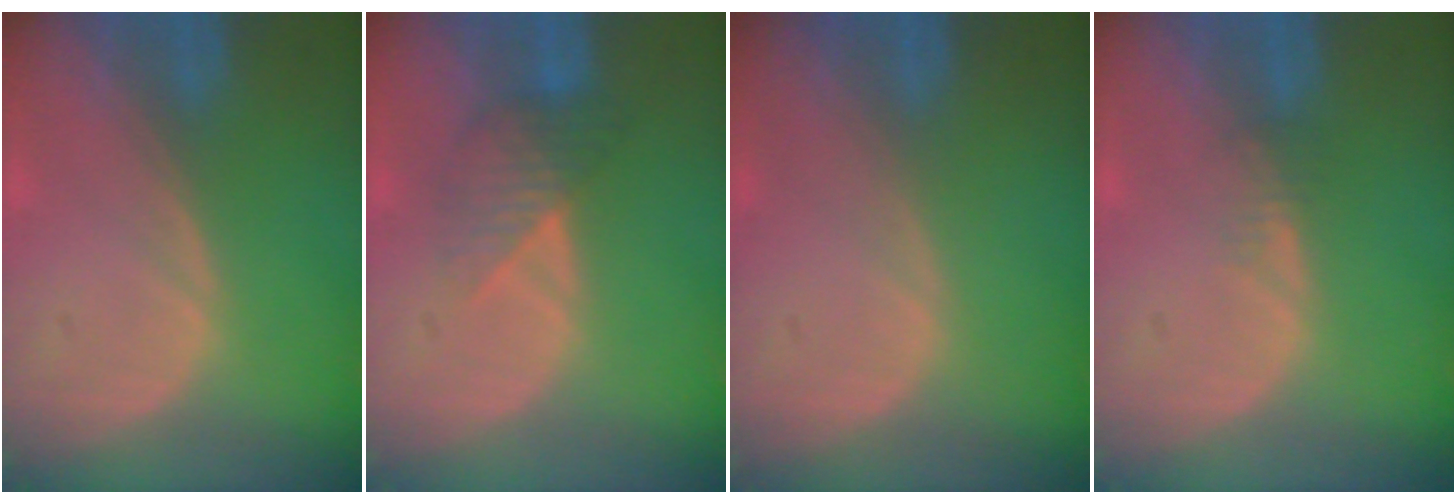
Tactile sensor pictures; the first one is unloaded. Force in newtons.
{"total": 4.0, "press": 3.7, "slide": 1.6}
{"total": 0.0}
{"total": 1.3, "press": 1.2, "slide": 0.2}